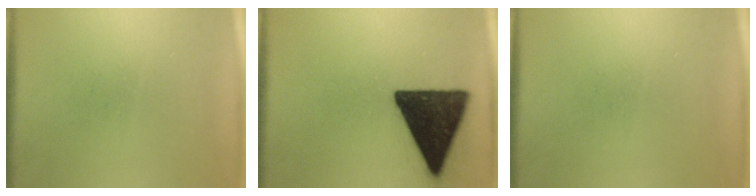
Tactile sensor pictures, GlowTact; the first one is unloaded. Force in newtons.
{"total": 17.0}
{"total": 0.0}